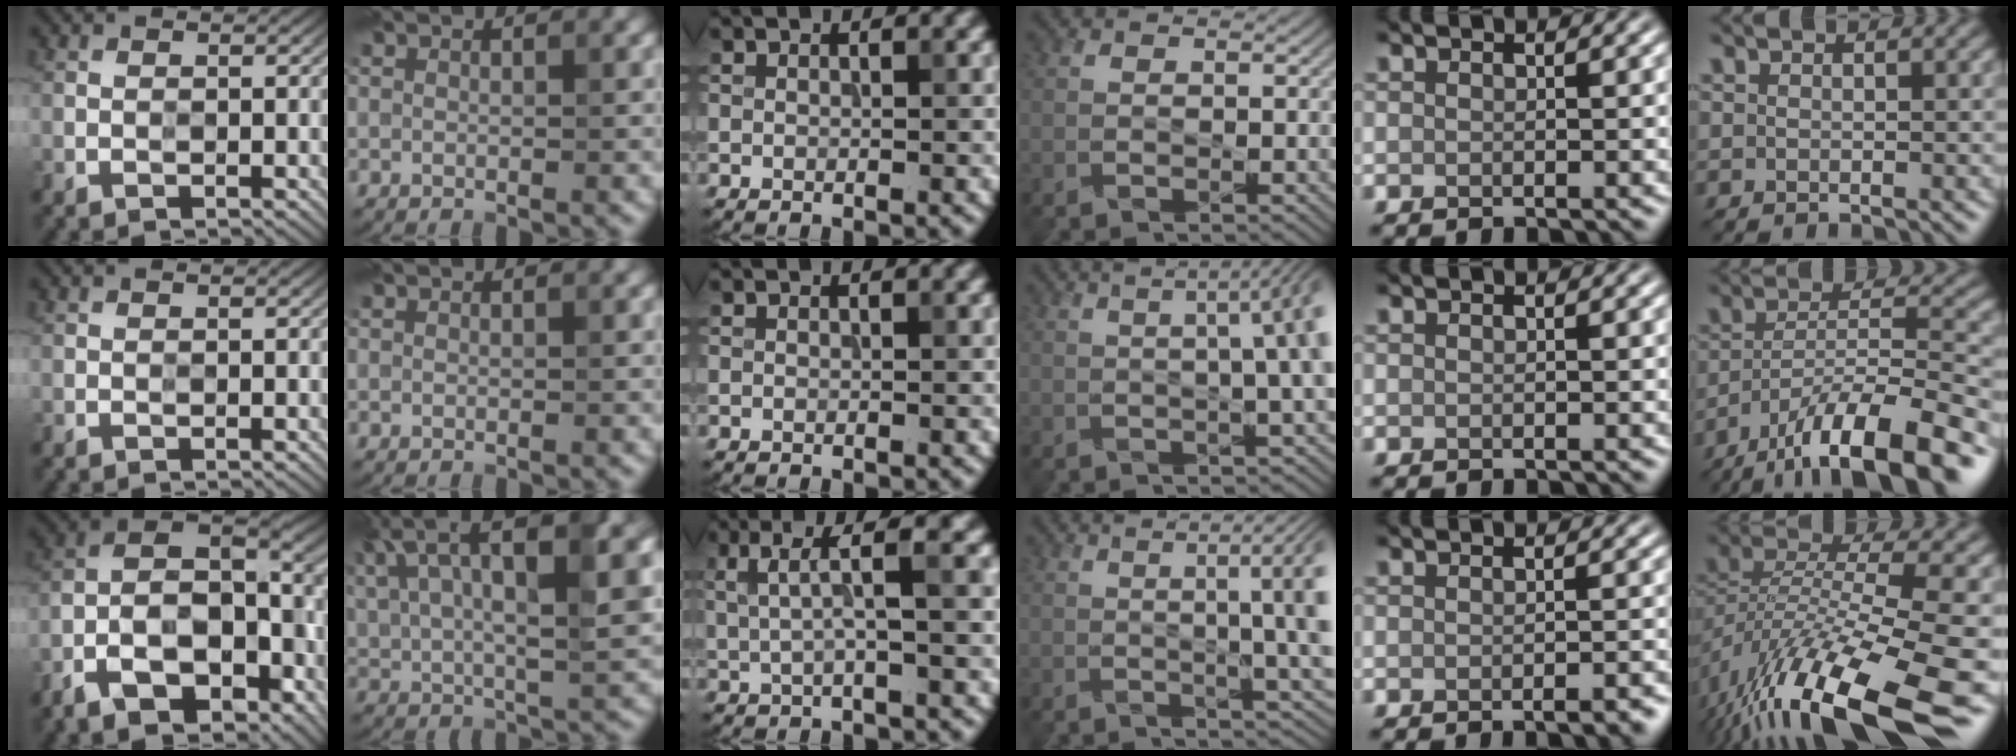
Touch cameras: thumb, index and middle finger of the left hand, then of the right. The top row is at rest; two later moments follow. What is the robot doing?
{"motion": "wipe", "object": "glass cup"}